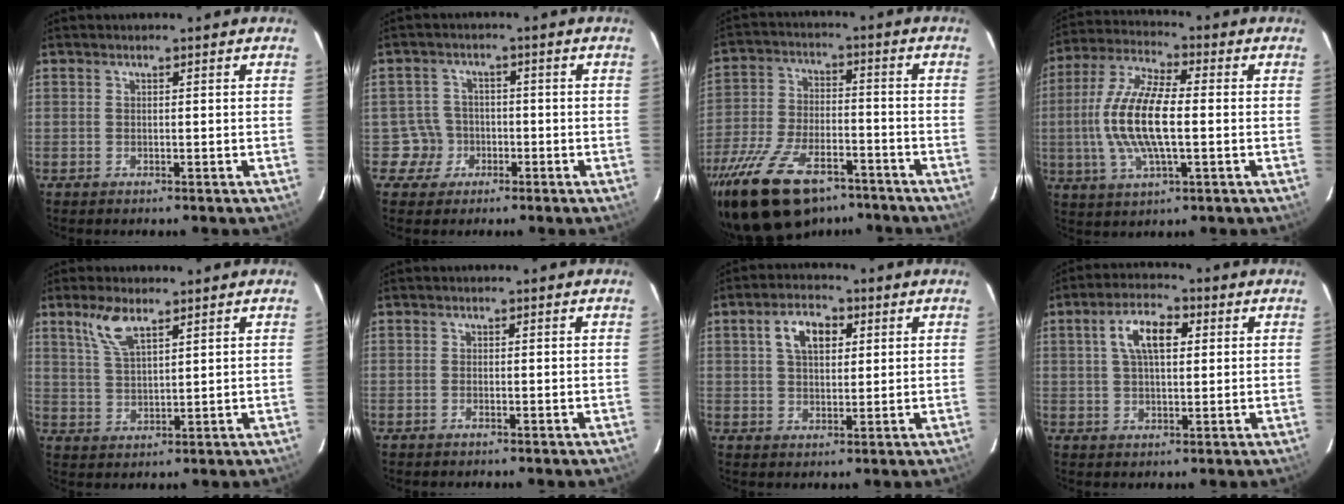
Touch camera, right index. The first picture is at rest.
{"total": 4.5, "force": [-1.7, 4.1, -0.3], "torque": [0.005, 0.020, -0.031]}
{"total": 20.1, "force": [-14.1, 9.5, 10.9], "torque": [-0.232, -0.026, -0.236]}
{"total": 14.4, "force": [-0.9, 4.8, 13.6], "torque": [-0.279, 0.004, -0.020]}
{"total": 6.4, "force": [4.2, 2.2, 4.3], "torque": [-0.088, 0.005, 0.089]}
{"total": 0.5, "force": [-0.2, 0.1, 0.4], "torque": [-0.009, 0.000, -0.006]}
{"total": 6.8, "force": [2.4, 4.0, 5.0], "torque": [-0.089, 0.020, 0.043]}
{"total": 7.7, "force": [2.2, 3.7, 6.4], "torque": [-0.117, 0.019, 0.039]}